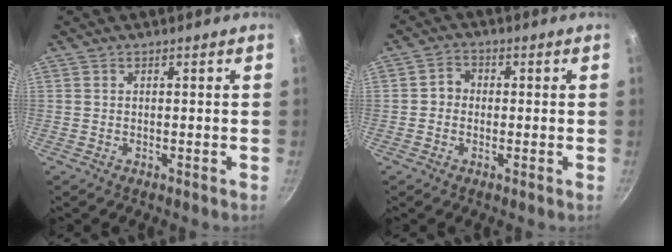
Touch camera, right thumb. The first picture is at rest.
{"total": 3.3, "force": [-0.2, 2.9, 1.5], "torque": [-0.008, 0.011, -0.010]}